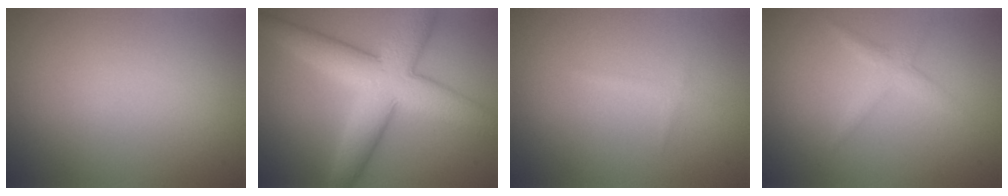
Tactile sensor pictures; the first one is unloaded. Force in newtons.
{"total": 8.4, "press": 8.4, "slide": 0.3}
{"total": 0.7, "press": 0.7, "slide": 0.1}
{"total": 1.6, "press": 1.6, "slide": 0.0}